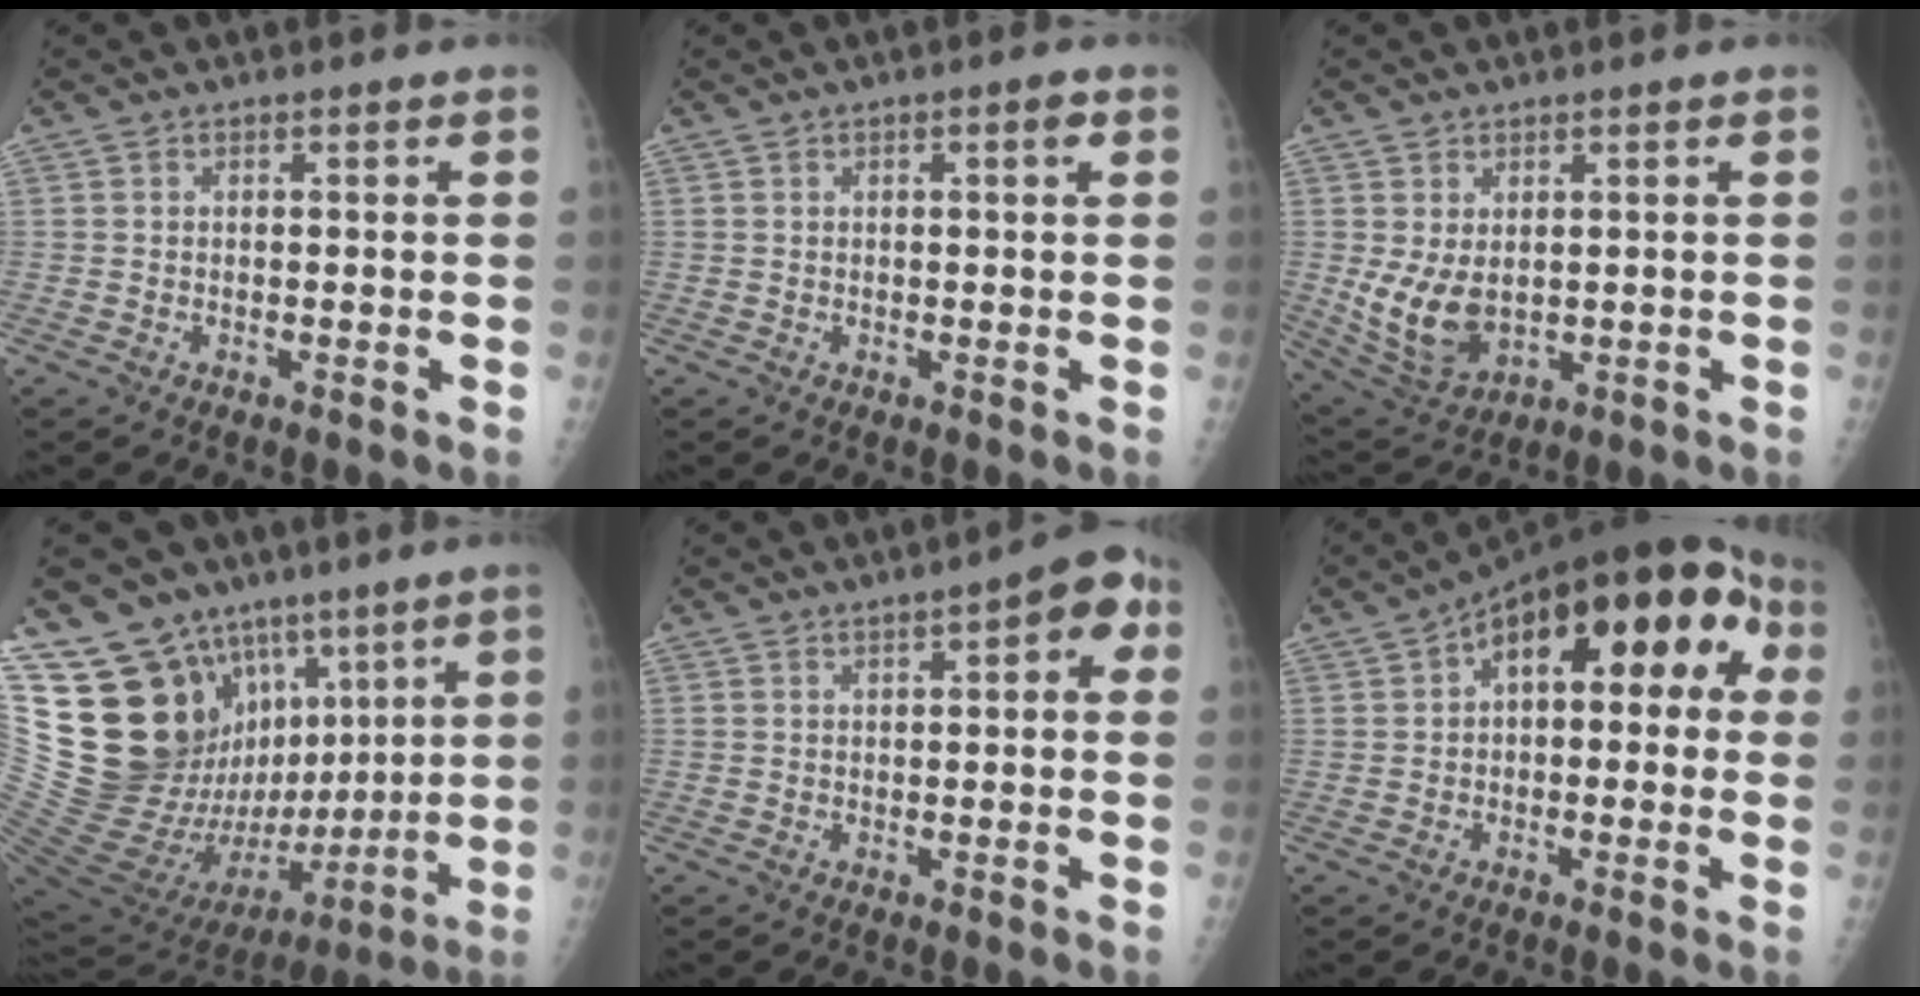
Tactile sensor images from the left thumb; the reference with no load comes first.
{"total": 2.1, "force": [0.8, 0.7, 1.8], "torque": [-0.022, 0.001, 0.010]}
{"total": 8.8, "force": [0.5, 5.7, 6.6], "torque": [-0.114, -0.017, 0.031]}
{"total": 25.6, "force": [10.3, 17.8, 15.2], "torque": [-0.226, -0.027, 0.211]}
{"total": 6.3, "force": [2.1, 2.3, 5.5], "torque": [-0.049, 0.012, 0.016]}
{"total": 17.2, "force": [4.1, 8.8, 14.2], "torque": [-0.155, 0.050, 0.046]}